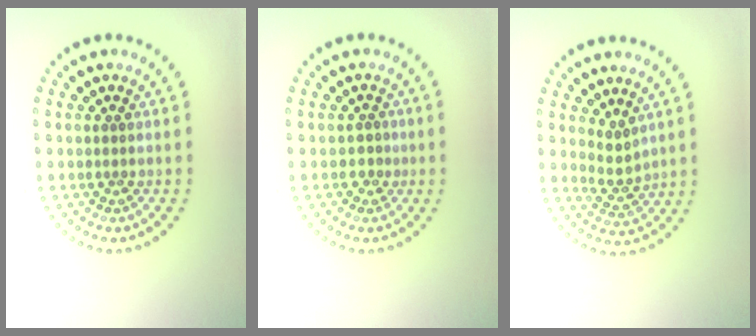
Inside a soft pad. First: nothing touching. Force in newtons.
{"total": 0.9, "press": 0.7, "slide": 0.6}
{"total": 2.2, "press": 1.6, "slide": 1.5}